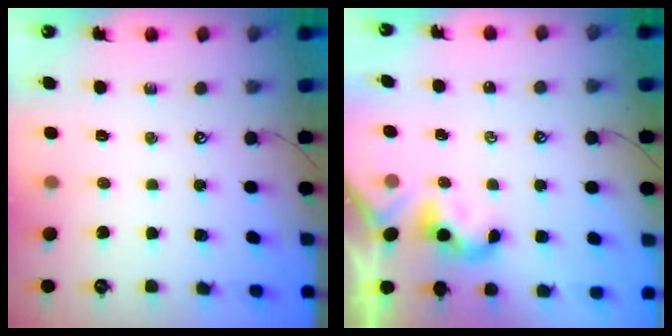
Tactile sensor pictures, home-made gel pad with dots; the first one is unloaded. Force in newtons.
{"total": 2.1, "press": 2.1, "slide": 0.3}